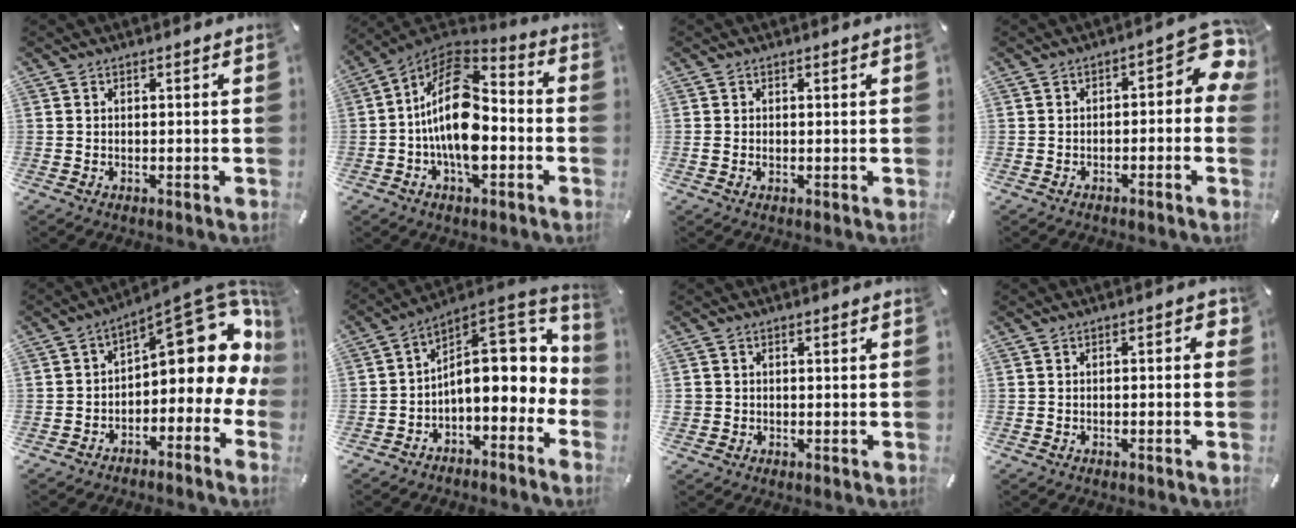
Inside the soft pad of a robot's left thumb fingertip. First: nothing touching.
{"total": 17.7, "force": [-2.9, 10.5, 14.0], "torque": [-0.276, 0.002, -0.052]}
{"total": 1.0, "force": [-0.1, 0.6, 0.7], "torque": [-0.015, 0.000, -0.002]}
{"total": 7.2, "force": [0.6, 3.6, 6.2], "torque": [-0.074, -0.018, 0.004]}
{"total": 15.1, "force": [6.8, 7.0, 11.5], "torque": [-0.139, -0.061, 0.110]}
{"total": 13.6, "force": [1.4, 8.3, 10.7], "torque": [-0.130, -0.024, 0.021]}
{"total": 1.5, "force": [0.4, 1.4, 0.1], "torque": [-0.001, 0.005, 0.006]}
{"total": 1.8, "force": [-0.5, 0.8, 1.5], "torque": [-0.025, 0.006, -0.009]}